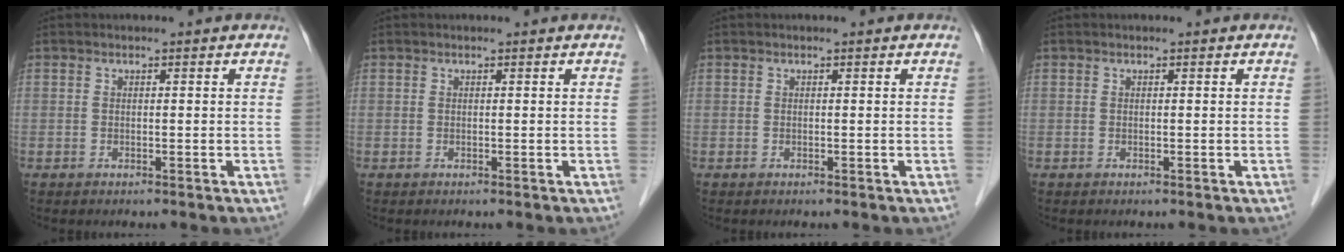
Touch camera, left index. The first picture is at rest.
{"total": 0.0}
{"total": 0.0}
{"total": 0.0}